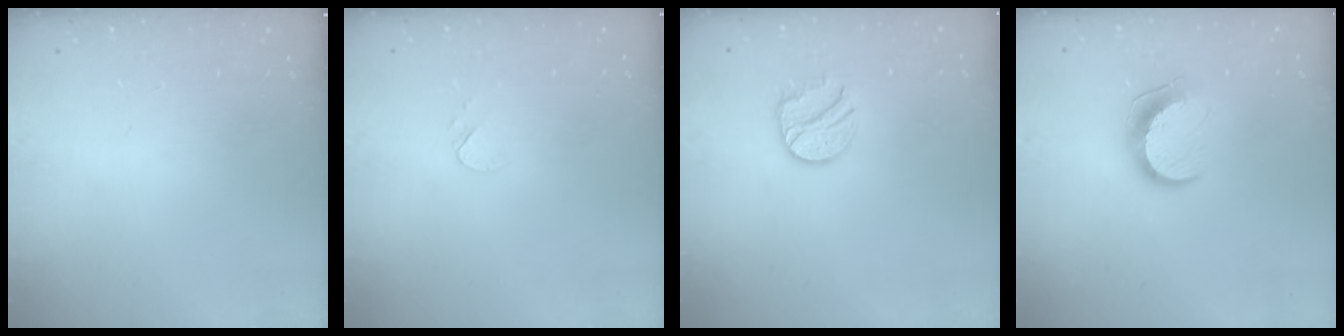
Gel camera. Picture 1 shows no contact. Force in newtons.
{"total": 3.7, "press": 3.7, "slide": 0.5}
{"total": 11.1, "press": 11.0, "slide": 0.9}
{"total": 10.3, "press": 10.3, "slide": 0.3}